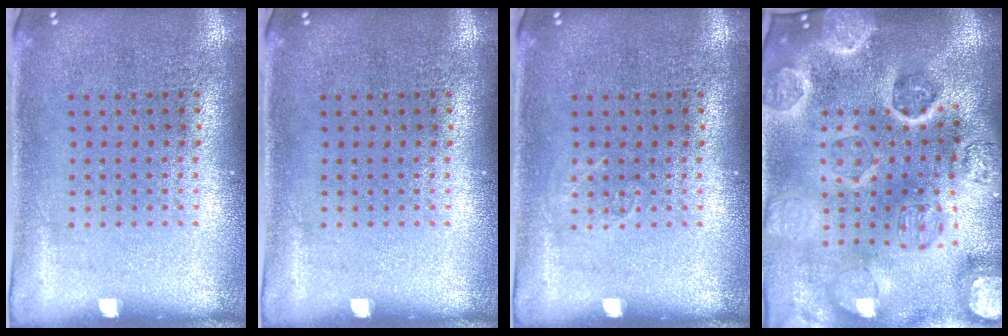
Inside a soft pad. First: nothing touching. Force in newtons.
{"total": 0.0}
{"total": 0.7, "press": 0.7, "slide": 0.1}
{"total": 5.2, "press": 4.5, "slide": 2.7}